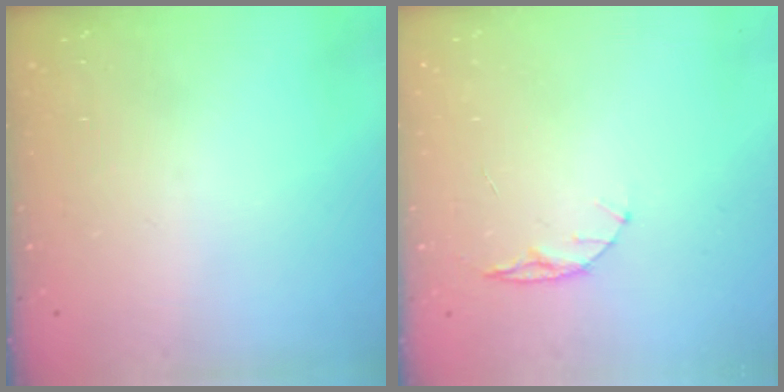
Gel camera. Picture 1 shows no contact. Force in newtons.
{"total": 5.1, "press": 5.1, "slide": 0.6}